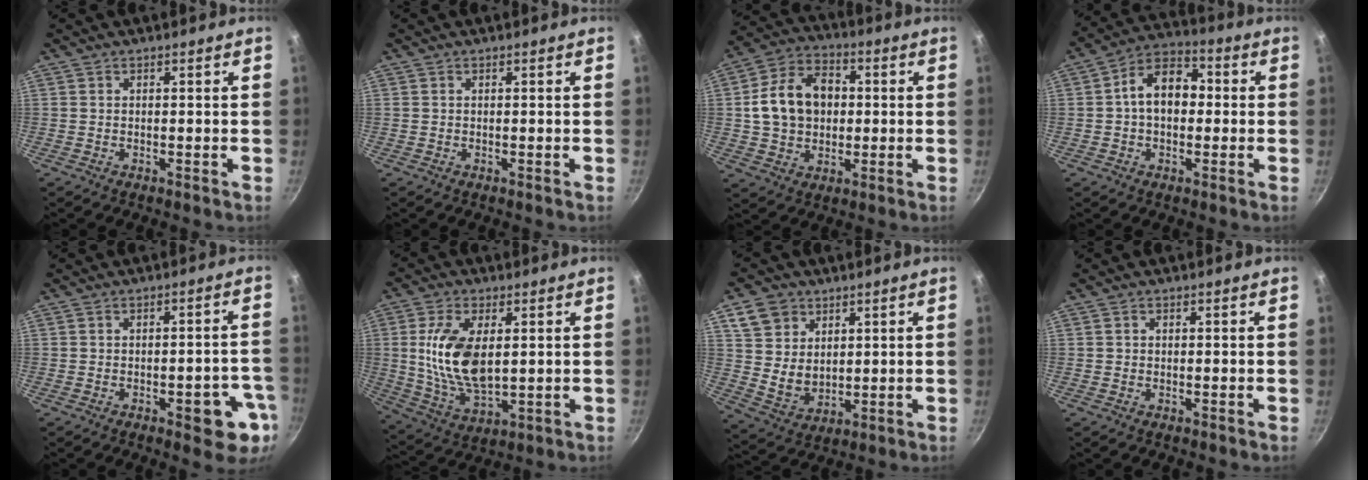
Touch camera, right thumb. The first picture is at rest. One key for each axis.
{"total": 0.0}
{"total": 14.1, "fx": 1.2, "fy": 10.7, "fz": 9.0, "tx": -0.133, "ty": 0.023, "tz": 0.014}
{"total": 11.0, "fx": 0.5, "fy": 7.6, "fz": 7.9, "tx": -0.088, "ty": 0.033, "tz": -0.010}
{"total": 8.9, "fx": -3.5, "fy": 3.7, "fz": 7.3, "tx": -0.055, "ty": 0.018, "tz": -0.040}
{"total": 14.3, "fx": 2.1, "fy": 7.5, "fz": 12.0, "tx": -0.223, "ty": -0.012, "tz": 0.047}
{"total": 10.2, "fx": 4.6, "fy": 8.1, "fz": 4.2, "tx": -0.048, "ty": -0.014, "tz": 0.096}
{"total": 0.6, "fx": 0.0, "fy": 0.6, "fz": 0.2, "tx": 0.000, "ty": 0.002, "tz": -0.001}